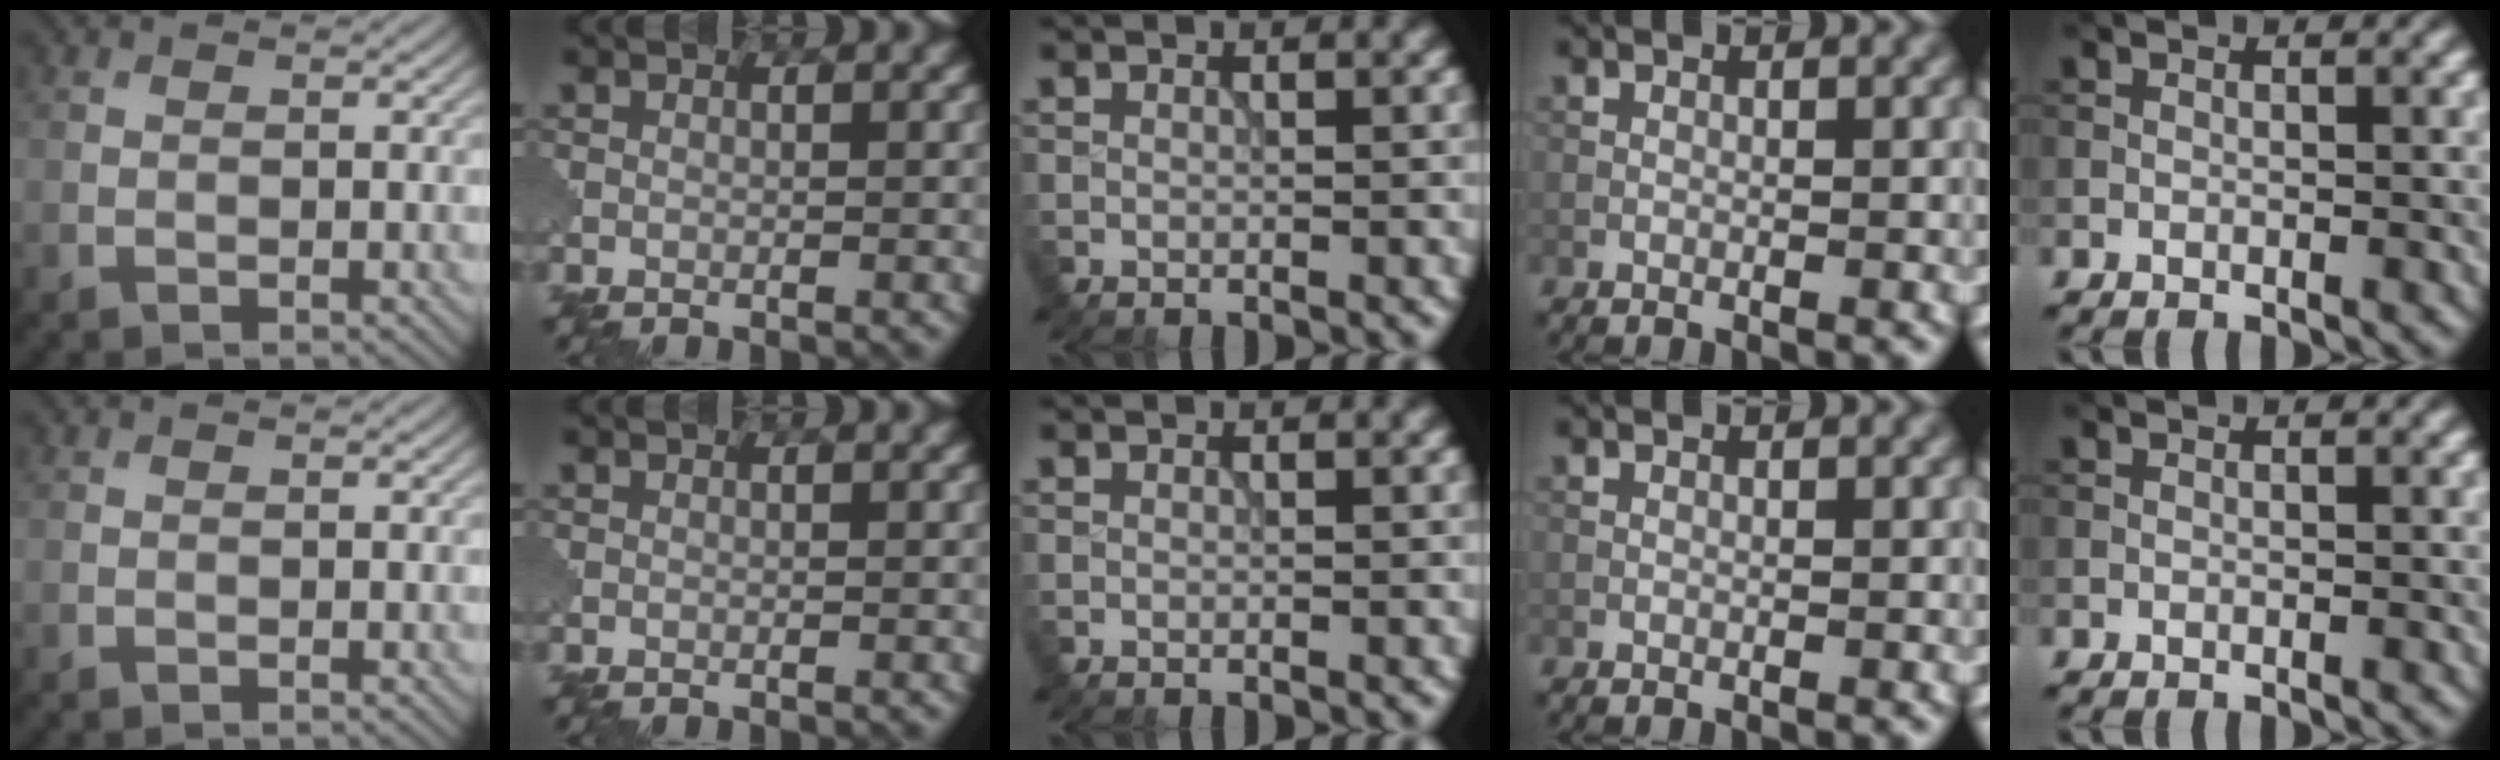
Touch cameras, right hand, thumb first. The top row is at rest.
{}